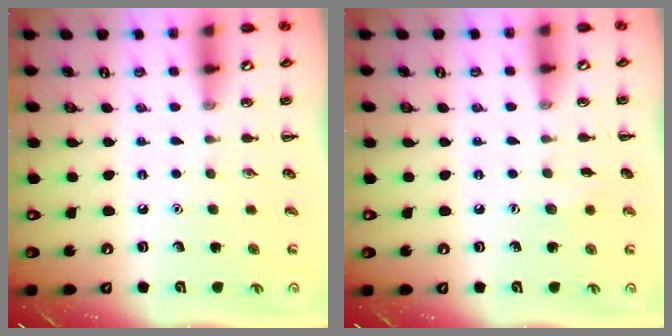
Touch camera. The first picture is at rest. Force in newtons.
{"total": 4.1, "press": 3.9, "slide": 0.9}